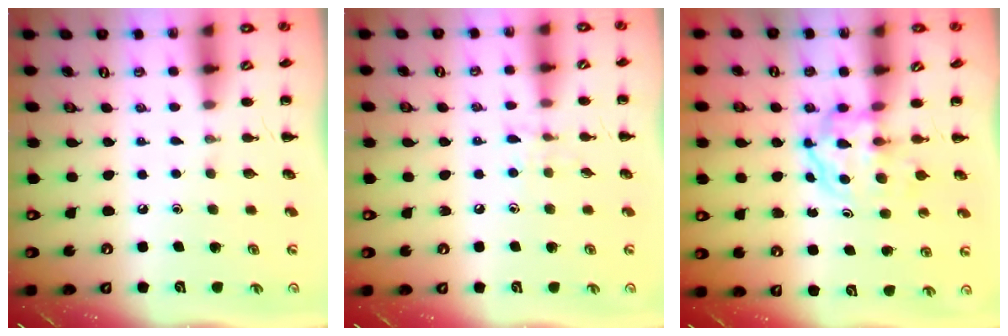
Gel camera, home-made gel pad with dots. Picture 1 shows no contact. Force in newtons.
{"total": 5.4, "press": 5.2, "slide": 1.6}
{"total": 3.9, "press": 3.9, "slide": 0.5}